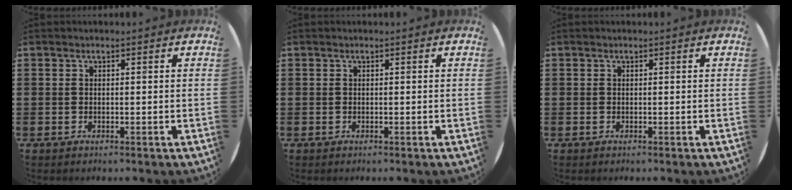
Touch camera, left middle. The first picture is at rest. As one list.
[{"total": 0.0}, {"total": 0.0}]